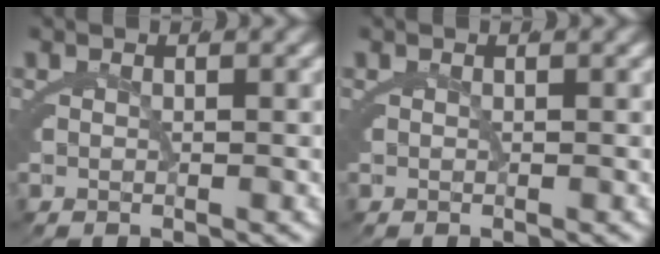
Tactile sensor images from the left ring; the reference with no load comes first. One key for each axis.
{"total": 0.0}